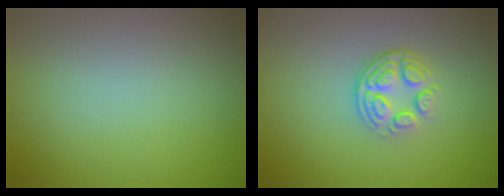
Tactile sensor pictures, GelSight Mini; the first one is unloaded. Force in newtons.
{"total": 4.0, "press": 2.8, "slide": 2.9}